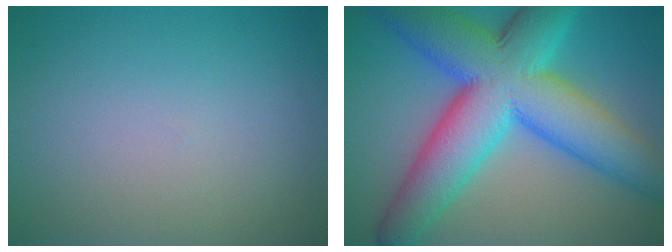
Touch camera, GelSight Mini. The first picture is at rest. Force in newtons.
{"total": 13.8, "press": 13.8, "slide": 0.2}